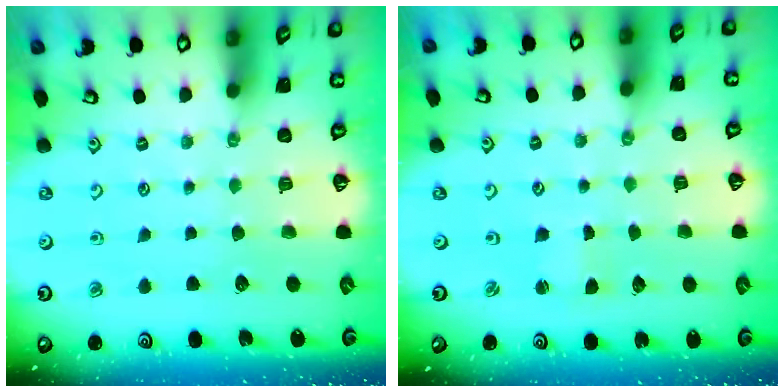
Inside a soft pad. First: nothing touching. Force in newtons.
{"total": 1.4, "press": 1.4, "slide": 0.1}